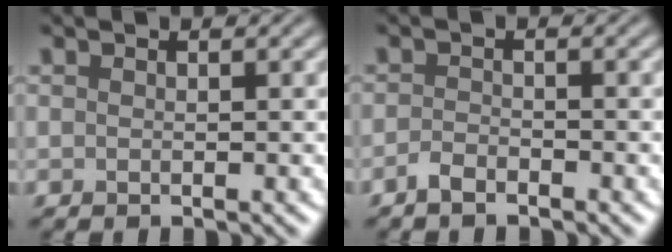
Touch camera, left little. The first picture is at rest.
{"total": 1.4, "force": [-1.1, 0.4, 0.7], "torque": [-0.016, 0.002, -0.026]}